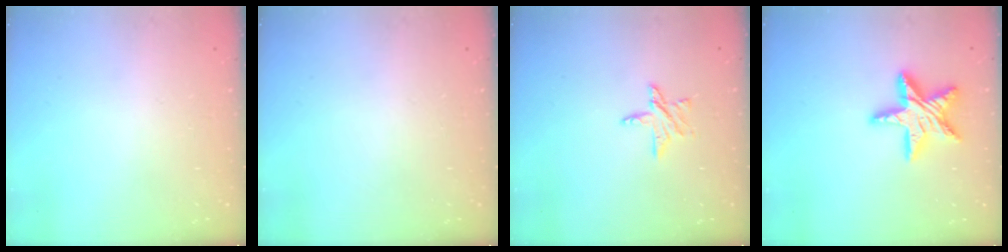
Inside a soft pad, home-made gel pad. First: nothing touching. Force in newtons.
{"total": 0.0}
{"total": 6.6, "press": 6.6, "slide": 0.3}
{"total": 15.7, "press": 15.6, "slide": 1.2}